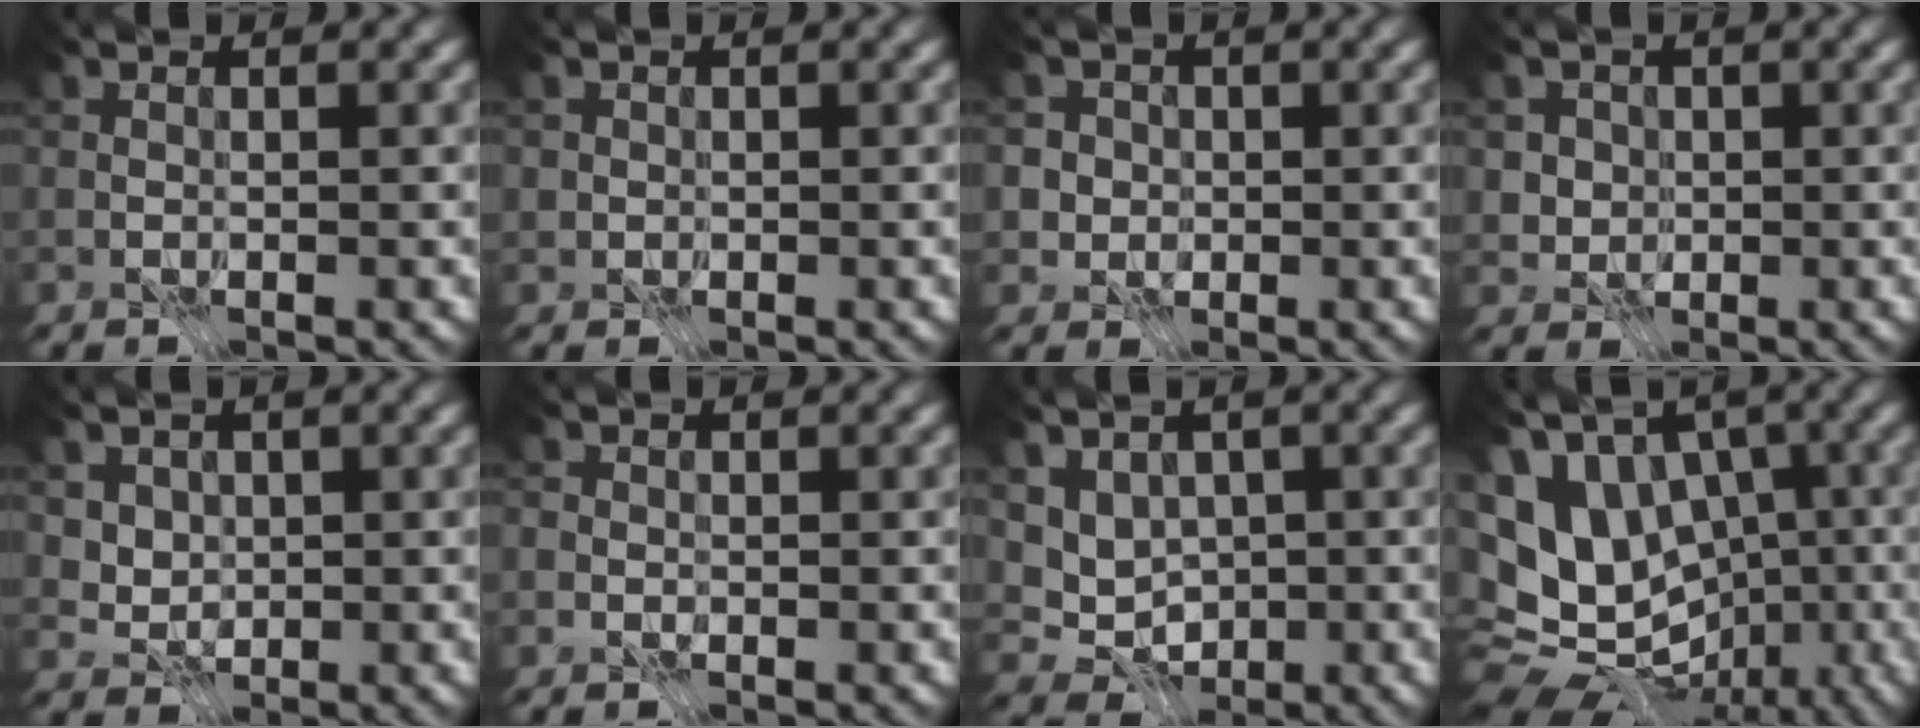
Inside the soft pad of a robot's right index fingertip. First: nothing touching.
{"total": 0.6, "force": [0.0, 0.6, -0.1], "torque": [0.004, -0.002, 0.000]}
{"total": 3.1, "force": [0.3, 3.0, 0.7], "torque": [-0.003, 0.008, -0.002]}
{"total": 2.6, "force": [0.4, 2.4, 0.7], "torque": [-0.016, -0.003, 0.013]}
{"total": 2.9, "force": [1.1, 2.4, 1.0], "torque": [-0.035, -0.010, 0.040]}
{"total": 1.1, "force": [-0.3, 1.1, 0.1], "torque": [0.002, -0.001, -0.009]}
{"total": 4.9, "force": [0.8, 4.2, 2.6], "torque": [-0.048, 0.007, 0.014]}
{"total": 13.8, "force": [0.9, 10.7, 8.6], "torque": [-0.167, 0.013, 0.024]}